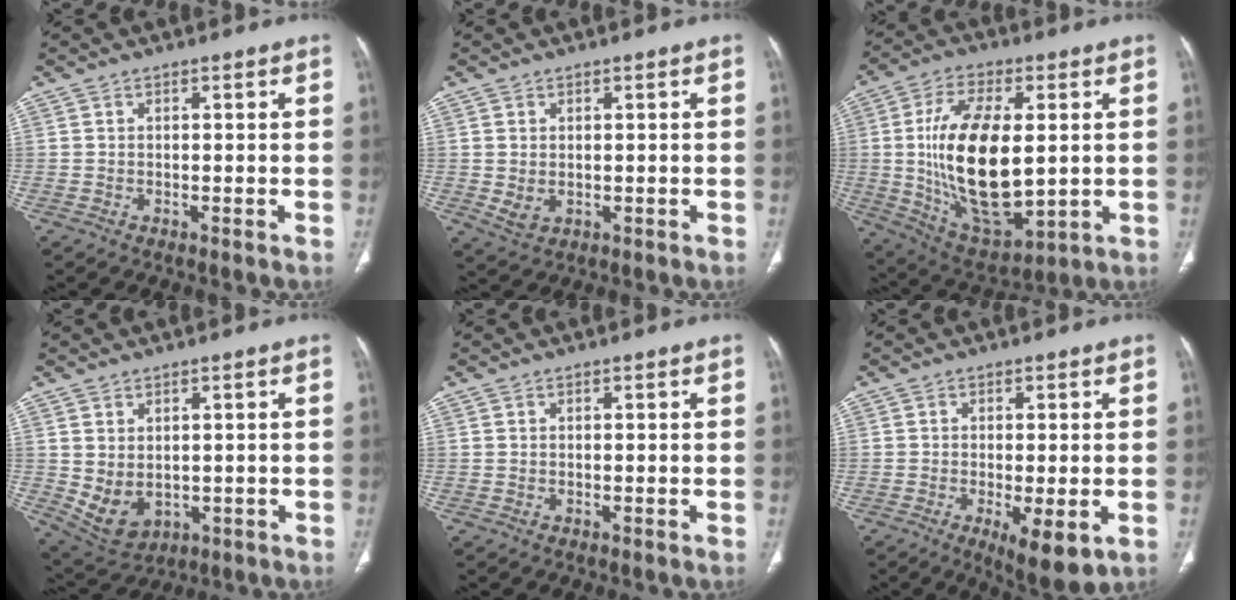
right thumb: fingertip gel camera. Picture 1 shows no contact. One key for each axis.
{"total": 2.9, "fx": 0.0, "fy": 2.2, "fz": 2.0, "tx": -0.038, "ty": -0.007, "tz": 0.012}
{"total": 21.9, "fx": 0.9, "fy": 10.7, "fz": 19.2, "tx": -0.342, "ty": -0.017, "tz": 0.030}
{"total": 7.4, "fx": -0.1, "fy": 5.3, "fz": 5.2, "tx": -0.086, "ty": -0.007, "tz": 0.026}
{"total": 0.0}
{"total": 8.0, "fx": -2.6, "fy": 2.5, "fz": 7.1, "tx": -0.107, "ty": -0.018, "tz": -0.034}